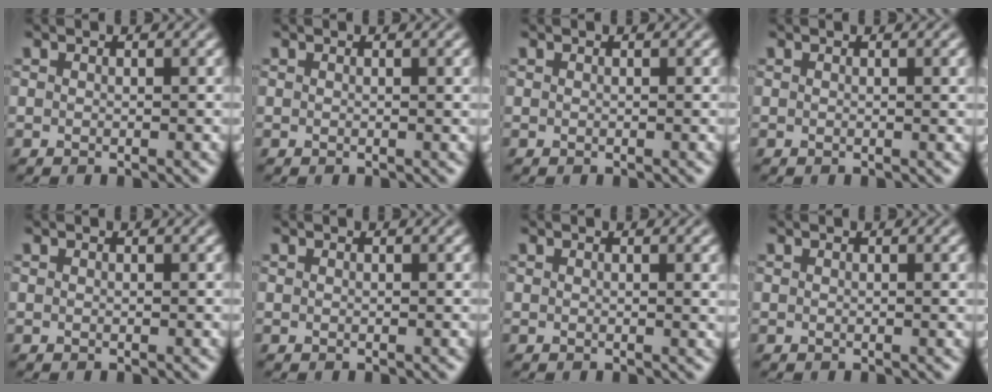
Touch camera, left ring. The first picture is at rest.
{"total": 1.0, "force": [0.2, 0.3, 0.9], "torque": [-0.009, 0.003, 0.002]}
{"total": 0.0}
{"total": 1.4, "force": [0.3, 0.4, 1.3], "torque": [-0.012, 0.004, 0.002]}
{"total": 0.0}
{"total": 0.0}
{"total": 1.7, "force": [0.4, 0.5, 1.5], "torque": [-0.013, 0.004, 0.003]}
{"total": 0.7, "force": [0.2, 0.2, 0.7], "torque": [-0.006, 0.003, 0.001]}